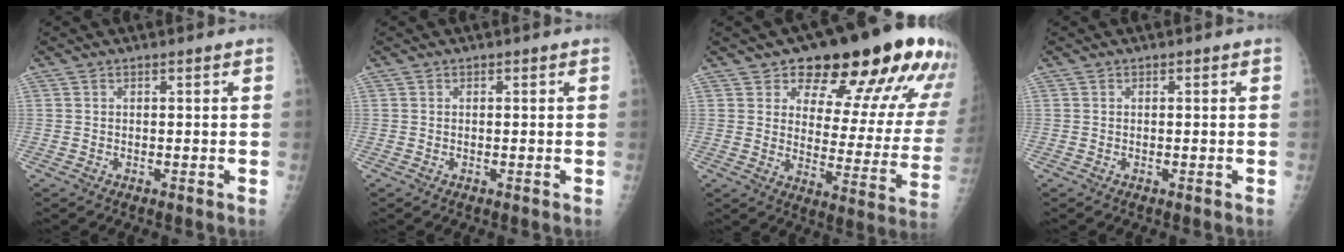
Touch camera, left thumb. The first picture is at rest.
{"total": 0.0}
{"total": 22.4, "force": [14.7, 9.0, 14.3], "torque": [-0.137, -0.072, 0.188]}
{"total": 0.0}